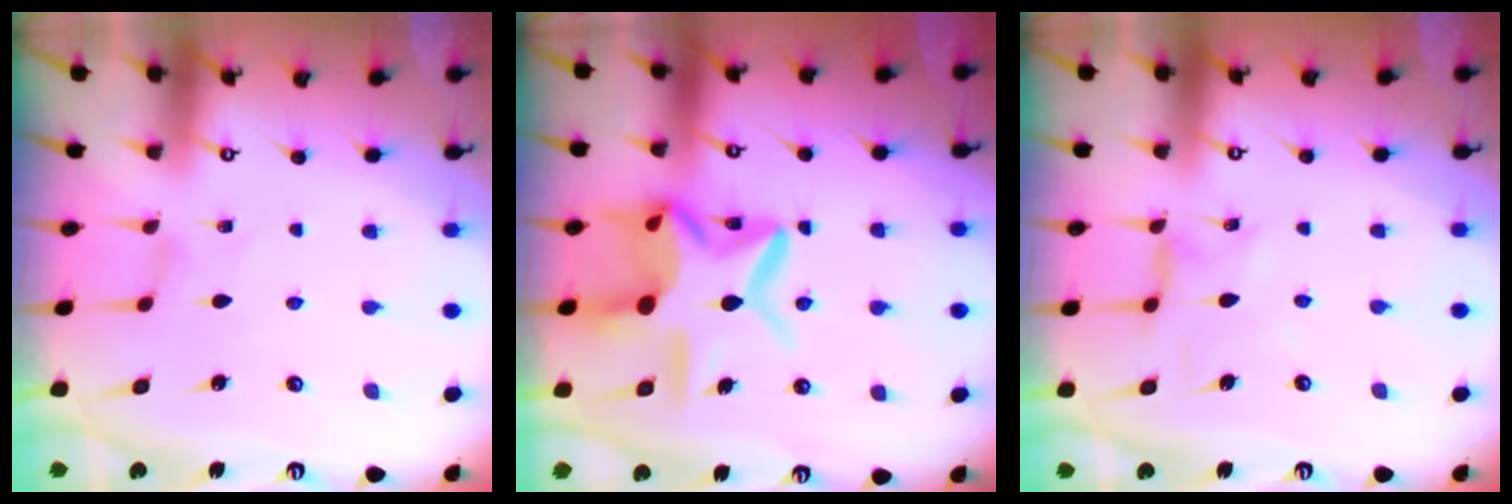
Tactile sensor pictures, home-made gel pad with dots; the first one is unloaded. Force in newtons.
{"total": 16.0, "press": 15.9, "slide": 1.5}
{"total": 1.7, "press": 1.6, "slide": 0.2}